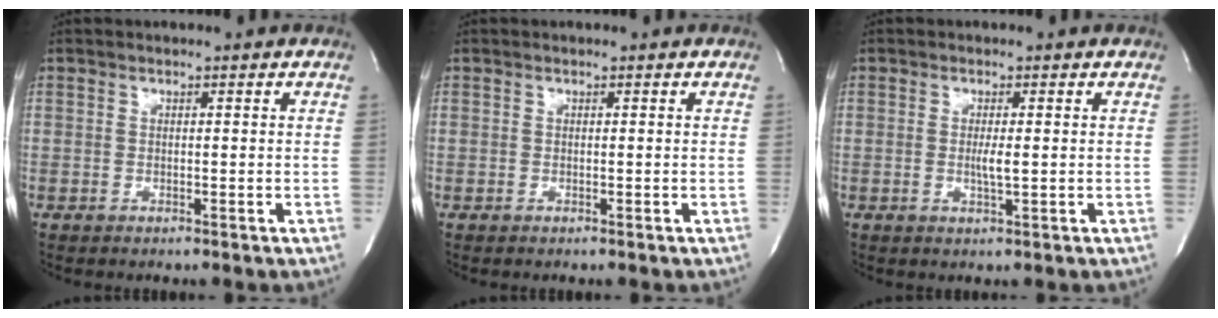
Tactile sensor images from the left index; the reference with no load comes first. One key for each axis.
{"total": 0.0}
{"total": 2.1, "fx": -0.1, "fy": 0.1, "fz": 2.1, "tx": -0.043, "ty": -0.004, "tz": -0.001}